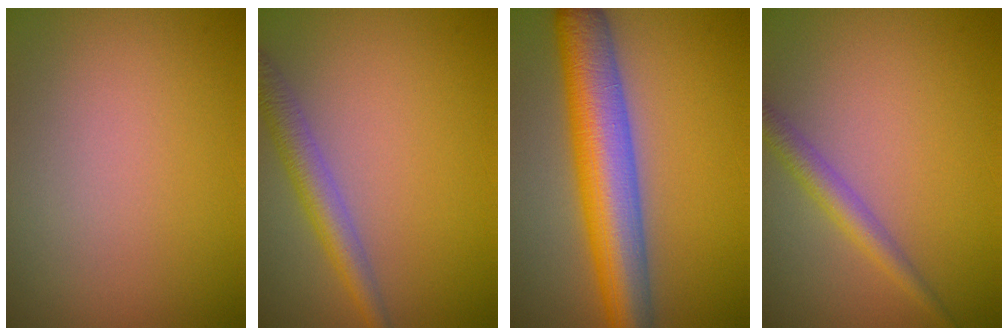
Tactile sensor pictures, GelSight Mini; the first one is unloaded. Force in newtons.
{"total": 2.9, "press": 2.9, "slide": 0.1}
{"total": 8.9, "press": 8.9, "slide": 0.3}
{"total": 2.2, "press": 2.2, "slide": 0.1}